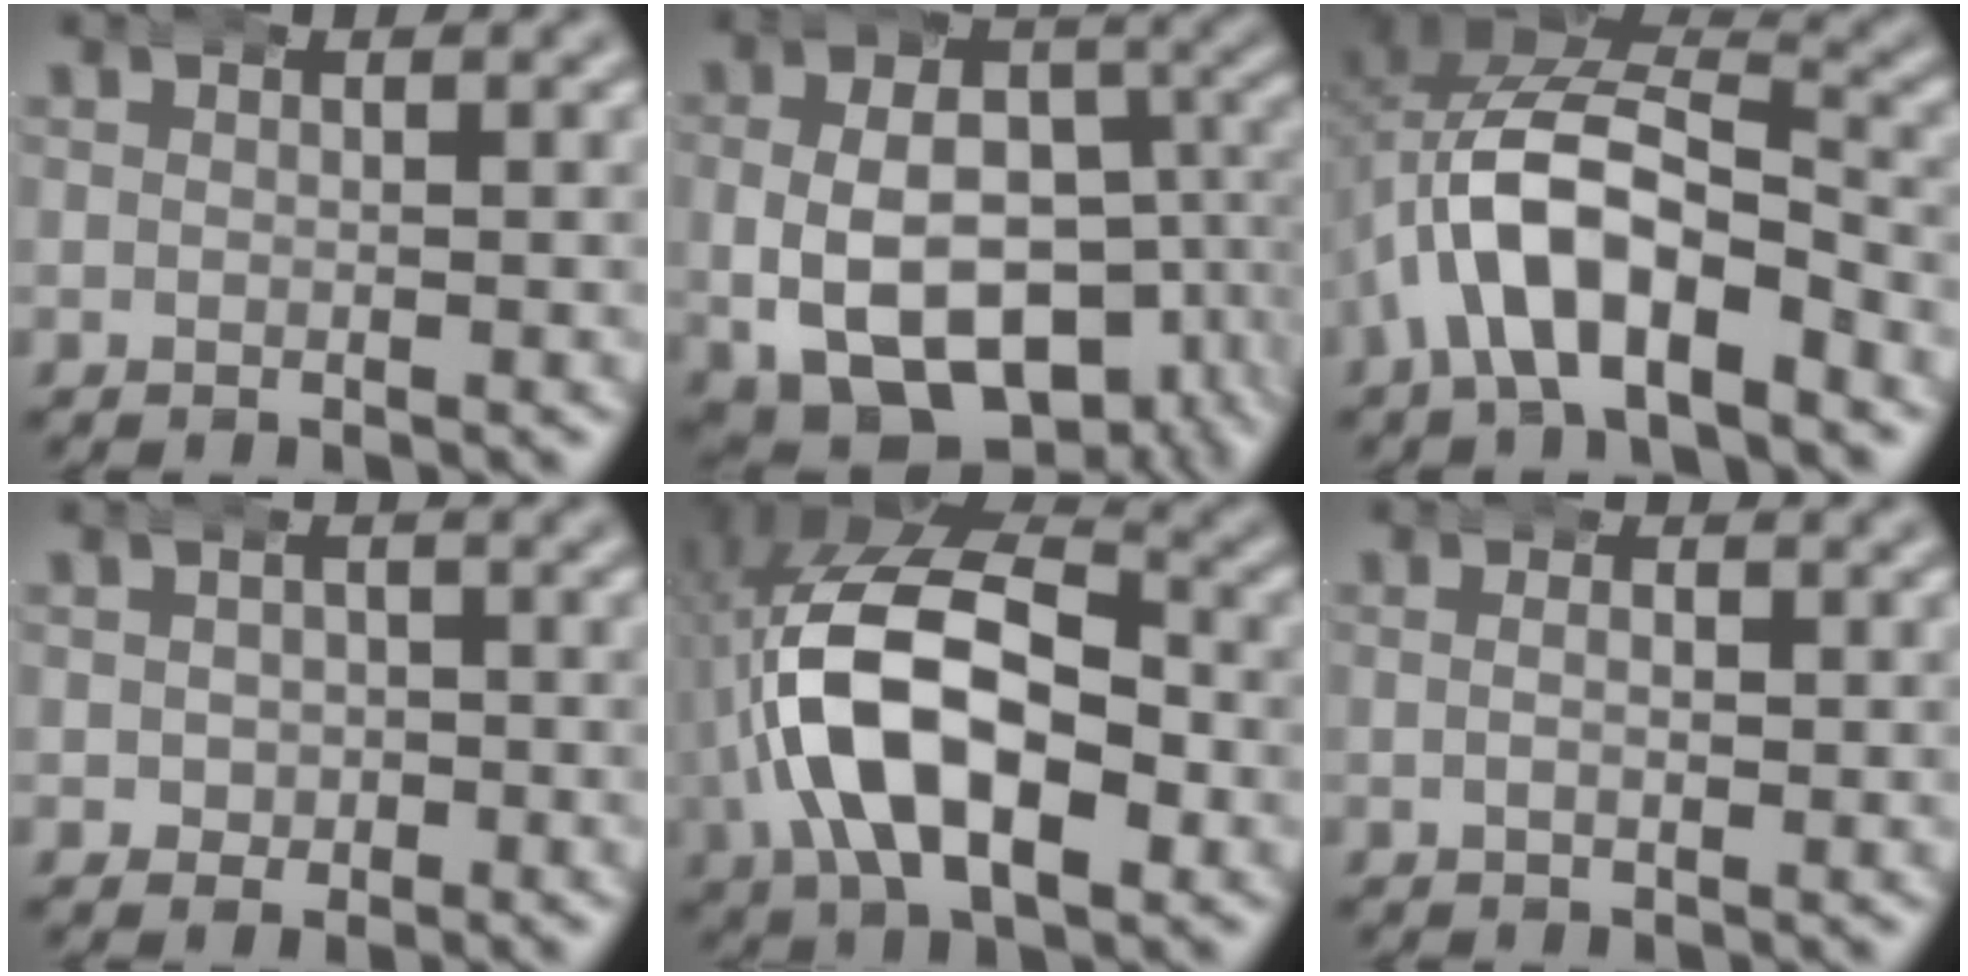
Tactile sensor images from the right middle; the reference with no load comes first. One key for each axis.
{"total": 15.8, "fx": -2.4, "fy": 11.1, "fz": 11.0, "tx": -0.180, "ty": -0.045, "tz": -0.028}
{"total": 9.1, "fx": -2.0, "fy": 6.3, "fz": 6.3, "tx": -0.133, "ty": -0.013, "tz": -0.036}
{"total": 2.0, "fx": -0.5, "fy": 1.8, "fz": 0.7, "tx": -0.003, "ty": -0.005, "tz": -0.007}
{"total": 14.6, "fx": 0.1, "fy": 8.9, "fz": 11.5, "tx": -0.221, "ty": -0.007, "tz": -0.001}
{"total": 1.7, "fx": -0.1, "fy": 0.7, "fz": 1.5, "tx": -0.010, "ty": 0.007, "tz": -0.007}